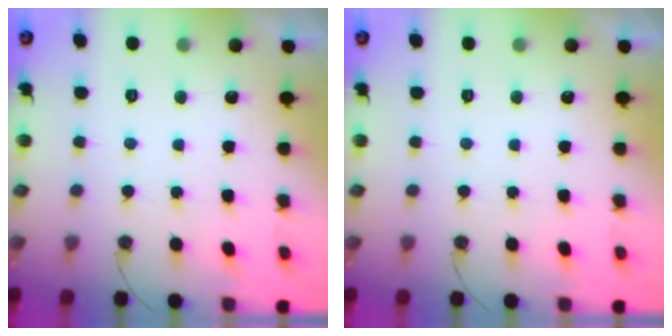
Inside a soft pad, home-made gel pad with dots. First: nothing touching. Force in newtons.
{"total": 0.0}